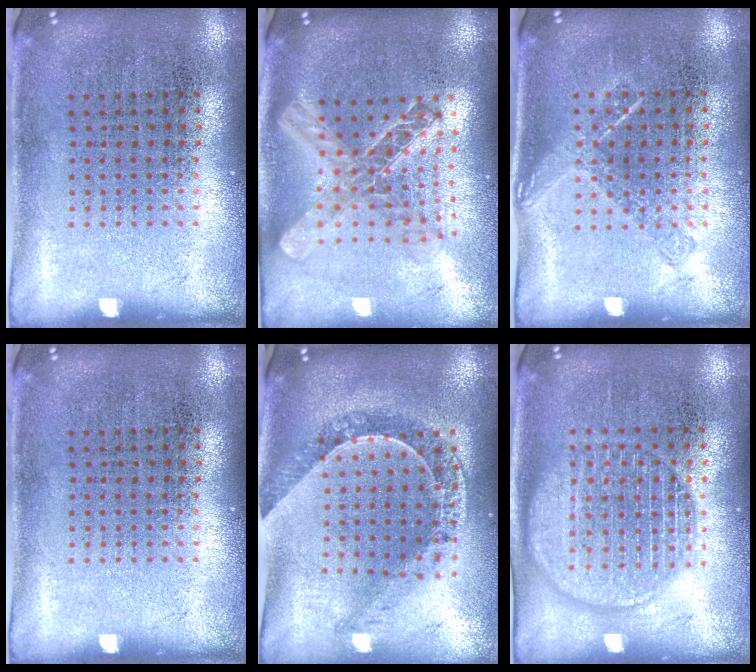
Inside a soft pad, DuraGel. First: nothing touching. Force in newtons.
{"total": 2.1, "press": 1.7, "slide": 1.3}
{"total": 1.2, "press": 1.0, "slide": 0.6}
{"total": 0.0}
{"total": 1.0, "press": 1.0, "slide": 0.2}
{"total": 2.1, "press": 2.1, "slide": 0.3}